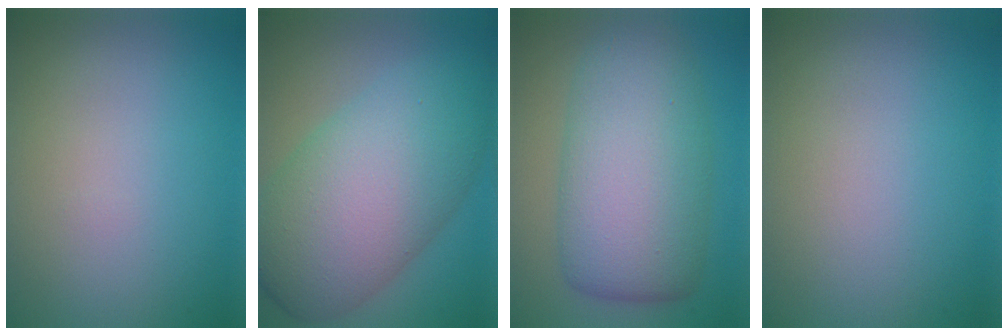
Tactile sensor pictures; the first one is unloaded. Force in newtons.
{"total": 11.4, "press": 11.4, "slide": 0.1}
{"total": 10.0, "press": 10.0, "slide": 0.1}
{"total": 0.0}